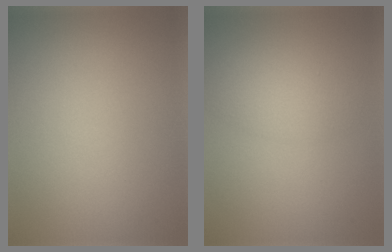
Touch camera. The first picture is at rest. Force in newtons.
{"total": 2.4, "press": 2.4, "slide": 0.1}